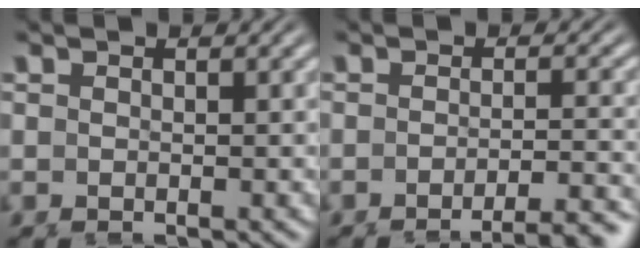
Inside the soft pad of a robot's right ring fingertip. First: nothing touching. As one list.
[{"total": 4.0, "force": [-3.1, 0.2, 2.5], "torque": [-0.022, -0.005, -0.046]}]